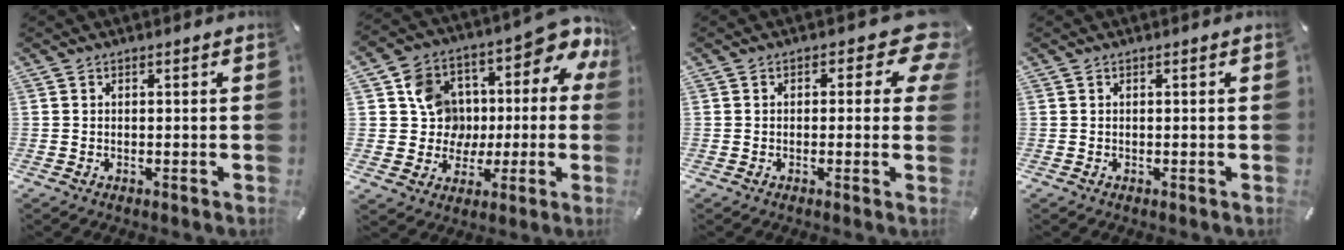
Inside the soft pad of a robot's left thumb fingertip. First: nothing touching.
{"total": 14.4, "force": [5.0, 11.5, 7.0], "torque": [-0.114, -0.054, 0.096]}
{"total": 8.1, "force": [2.6, 4.1, 6.5], "torque": [-0.075, -0.013, 0.041]}
{"total": 0.0}